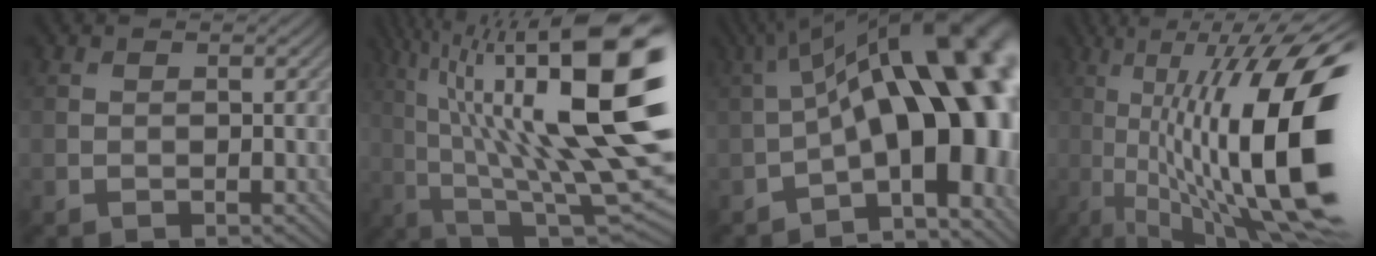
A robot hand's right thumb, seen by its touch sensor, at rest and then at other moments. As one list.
[{"total": 21.1, "force": [4.7, 6.0, 19.7], "torque": [-0.322, 0.031, 0.092]}, {"total": 18.5, "force": [-1.5, 7.2, 17.0], "torque": [-0.226, 0.017, -0.016]}, {"total": 19.2, "force": [-1.0, 6.1, 18.2], "torque": [-0.287, 0.008, -0.009]}]